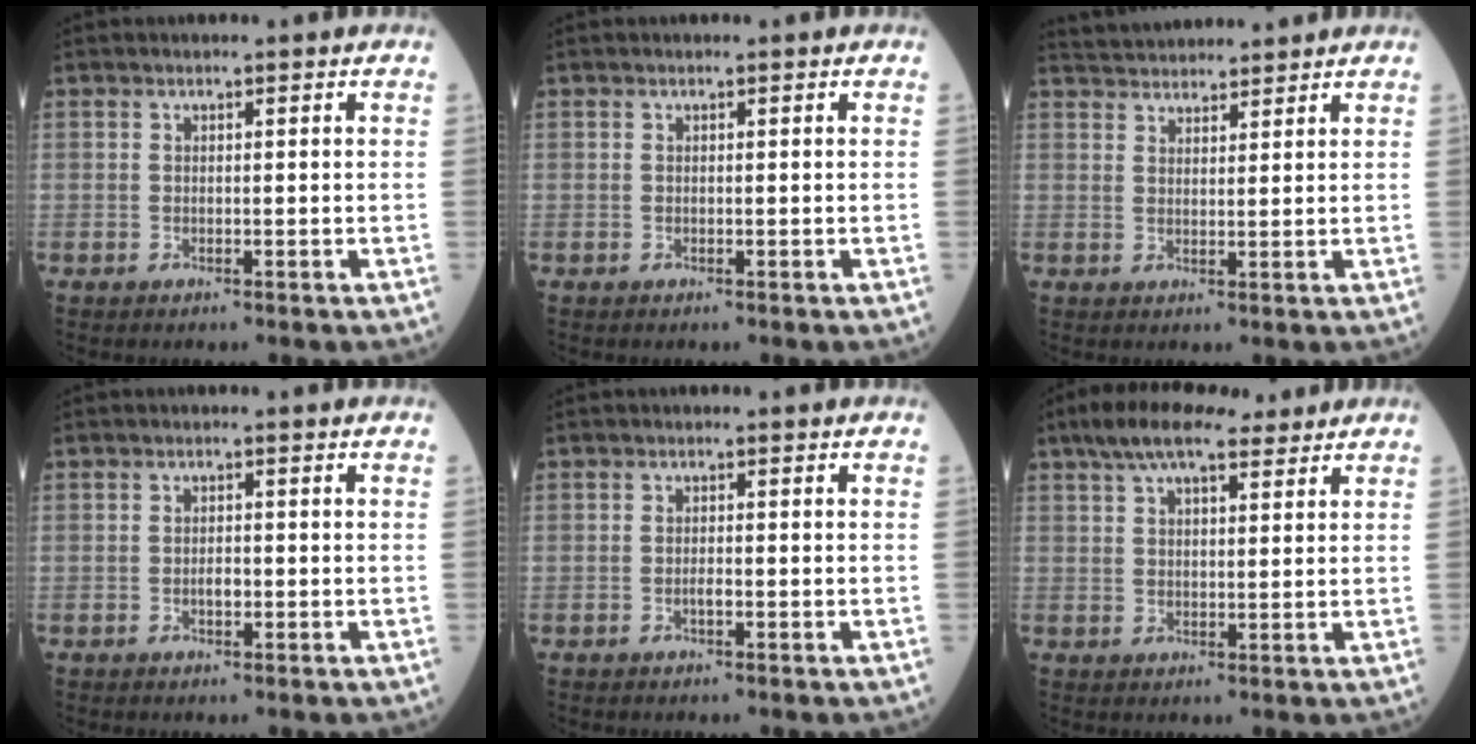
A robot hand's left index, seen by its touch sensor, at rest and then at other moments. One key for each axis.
{"total": 0.0}
{"total": 7.4, "fx": 7.1, "fy": 1.2, "fz": 1.5, "tx": -0.029, "ty": 0.034, "tz": 0.113}
{"total": 1.5, "fx": -0.5, "fy": 0.7, "fz": 1.2, "tx": -0.022, "ty": 0.003, "tz": -0.008}
{"total": 1.0, "fx": -0.5, "fy": 0.2, "fz": 0.8, "tx": -0.017, "ty": 0.002, "tz": -0.009}
{"total": 9.7, "fx": 7.2, "fy": 2.9, "fz": 5.8, "tx": -0.102, "ty": 0.038, "tz": 0.121}